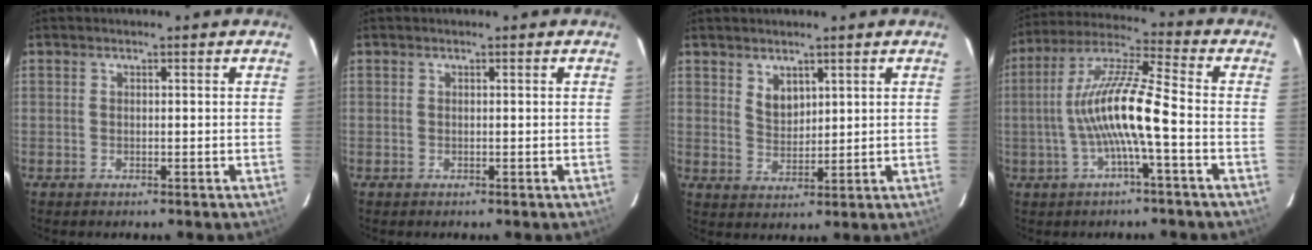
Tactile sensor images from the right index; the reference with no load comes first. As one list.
[{"total": 0.0}, {"total": 3.9, "force": [2.6, 2.2, 1.9], "torque": [-0.027, 0.000, 0.050]}, {"total": 12.0, "force": [-2.5, 0.7, 11.7], "torque": [-0.231, 0.014, -0.048]}]